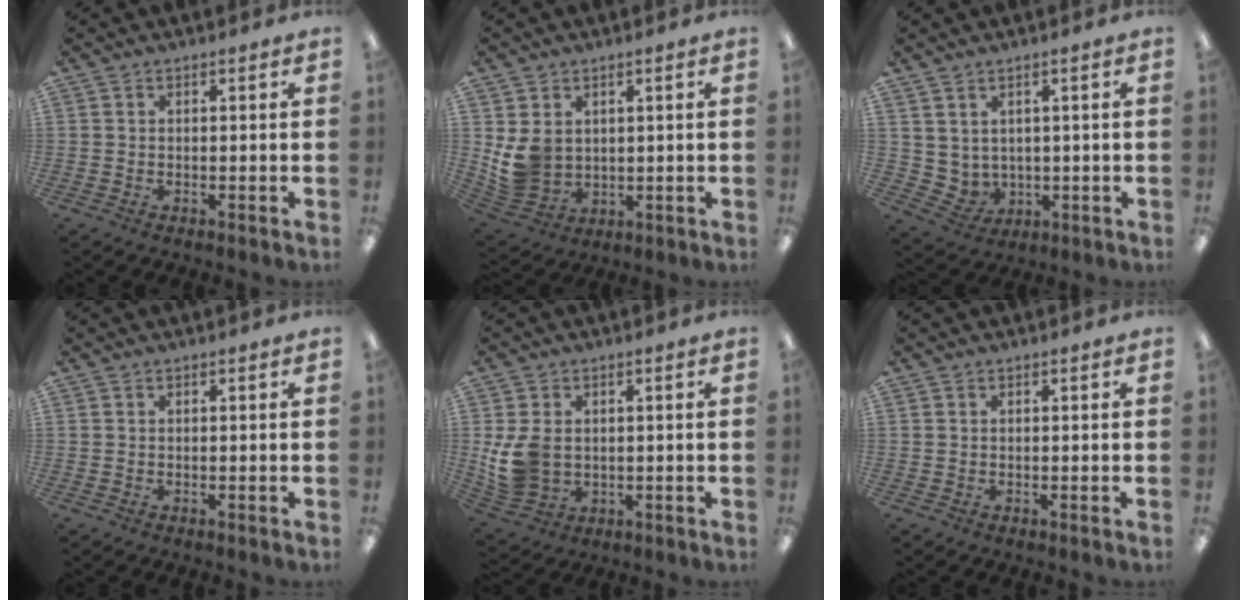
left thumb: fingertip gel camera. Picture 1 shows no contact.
{"total": 7.8, "force": [2.0, 6.8, 3.2], "torque": [-0.085, -0.003, 0.045]}
{"total": 4.2, "force": [2.9, 3.0, 0.3], "torque": [-0.022, -0.018, 0.058]}
{"total": 0.0}
{"total": 8.9, "force": [0.5, 7.2, 5.2], "torque": [-0.129, 0.007, 0.012]}
{"total": 0.0}